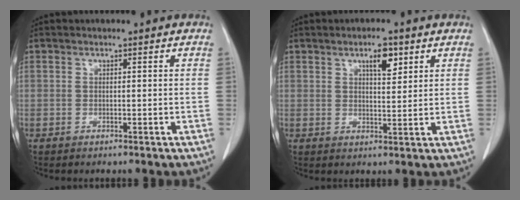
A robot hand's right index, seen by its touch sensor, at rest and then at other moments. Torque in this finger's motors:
{"motor_torque": [0.27, 0.27, 0.05, 0.03]}